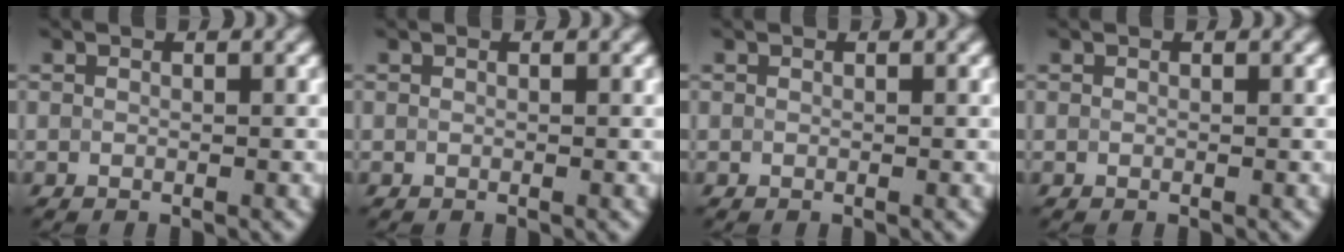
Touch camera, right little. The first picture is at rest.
{"total": 0.0}
{"total": 0.0}
{"total": 0.0}